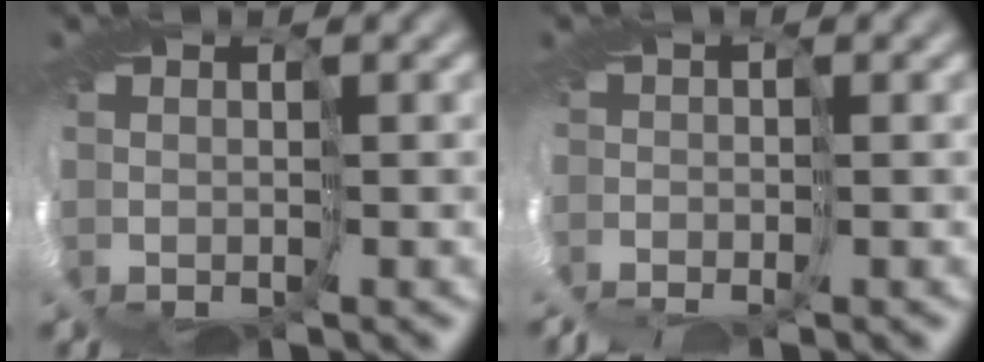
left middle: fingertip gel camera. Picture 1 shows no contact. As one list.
[{"total": 3.4, "force": [-3.1, 0.3, 1.4], "torque": [-0.031, -0.007, -0.060]}]